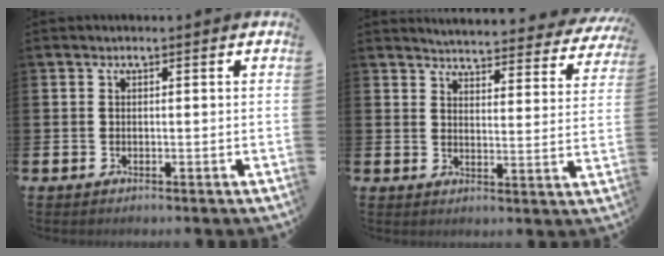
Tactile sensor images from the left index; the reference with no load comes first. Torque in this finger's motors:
{"motor_torque": [1.06, -1.08, 0.51, 0.03]}